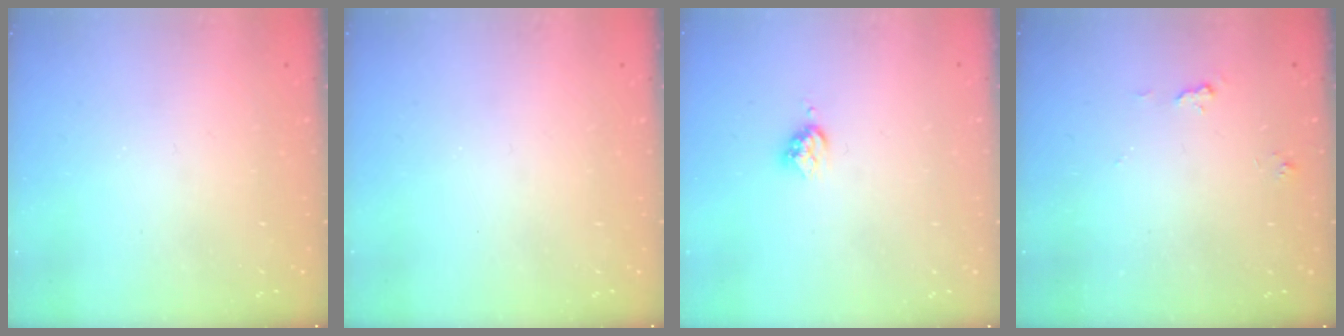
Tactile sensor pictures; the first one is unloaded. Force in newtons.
{"total": 0.0}
{"total": 3.4, "press": 3.3, "slide": 0.5}
{"total": 4.9, "press": 4.8, "slide": 0.7}